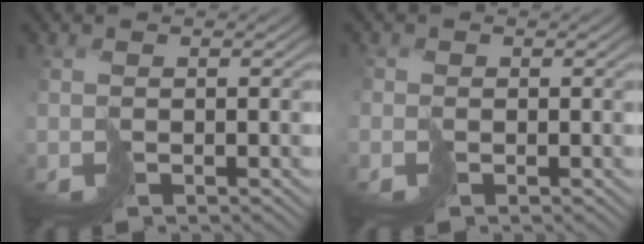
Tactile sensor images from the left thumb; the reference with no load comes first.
{"total": 1.1, "force": [-0.6, 0.9, 0.3], "torque": [-0.011, -0.004, -0.012]}